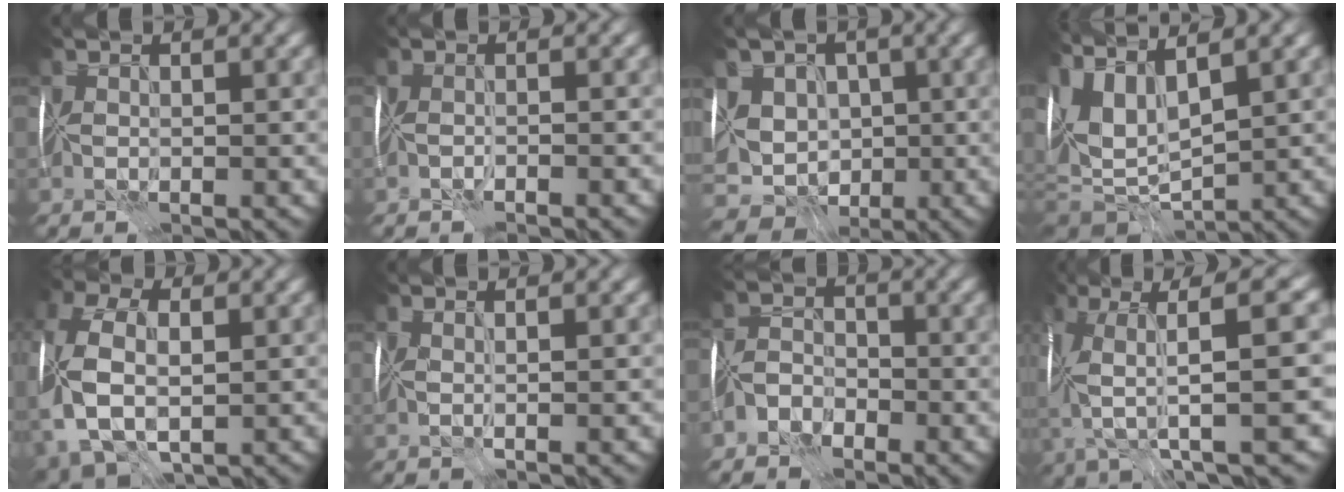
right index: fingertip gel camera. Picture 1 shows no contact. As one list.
[{"total": 1.6, "force": [-1.5, -0.5, 0.3], "torque": [-0.004, -0.004, -0.025]}, {"total": 7.3, "force": [-0.8, 6.0, 4.1], "torque": [-0.055, -0.002, -0.017]}, {"total": 8.7, "force": [1.2, 4.0, 7.7], "torque": [-0.174, 0.001, 0.026]}, {"total": 9.0, "force": [-1.9, 5.7, 6.8], "torque": [-0.173, -0.011, -0.029]}, {"total": 0.9, "force": [0.0, -0.8, 0.5], "torque": [-0.007, -0.003, -0.002]}, {"total": 3.1, "force": [-2.6, 1.5, 0.7], "torque": [-0.008, 0.003, -0.055]}, {"total": 9.8, "force": [0.3, 1.7, 9.7], "torque": [-0.166, 0.009, 0.015]}]